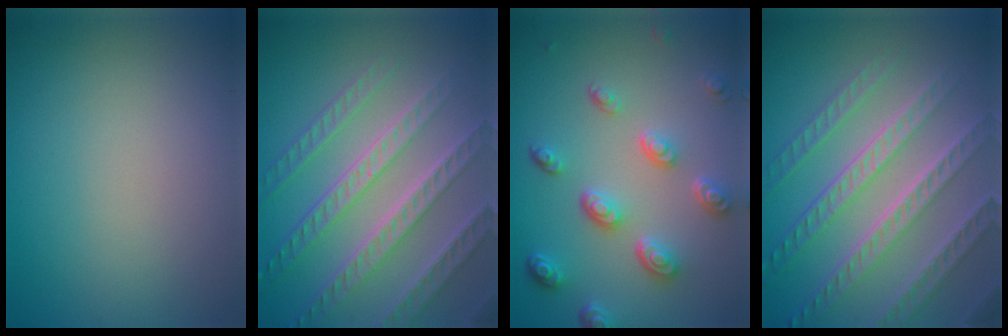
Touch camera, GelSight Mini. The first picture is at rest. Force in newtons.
{"total": 7.9, "press": 5.6, "slide": 5.6}
{"total": 4.7, "press": 3.6, "slide": 3.1}
{"total": 8.2, "press": 5.8, "slide": 5.8}